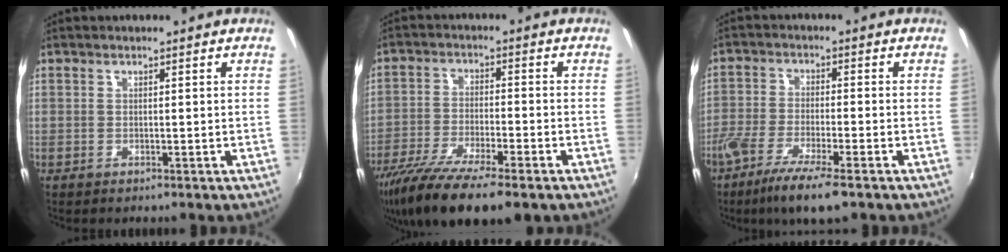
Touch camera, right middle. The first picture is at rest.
{"total": 15.7, "force": [-11.2, 3.4, 10.4], "torque": [-0.212, -0.050, -0.196]}
{"total": 9.8, "force": [-6.5, 1.5, 7.1], "torque": [-0.159, -0.026, -0.124]}